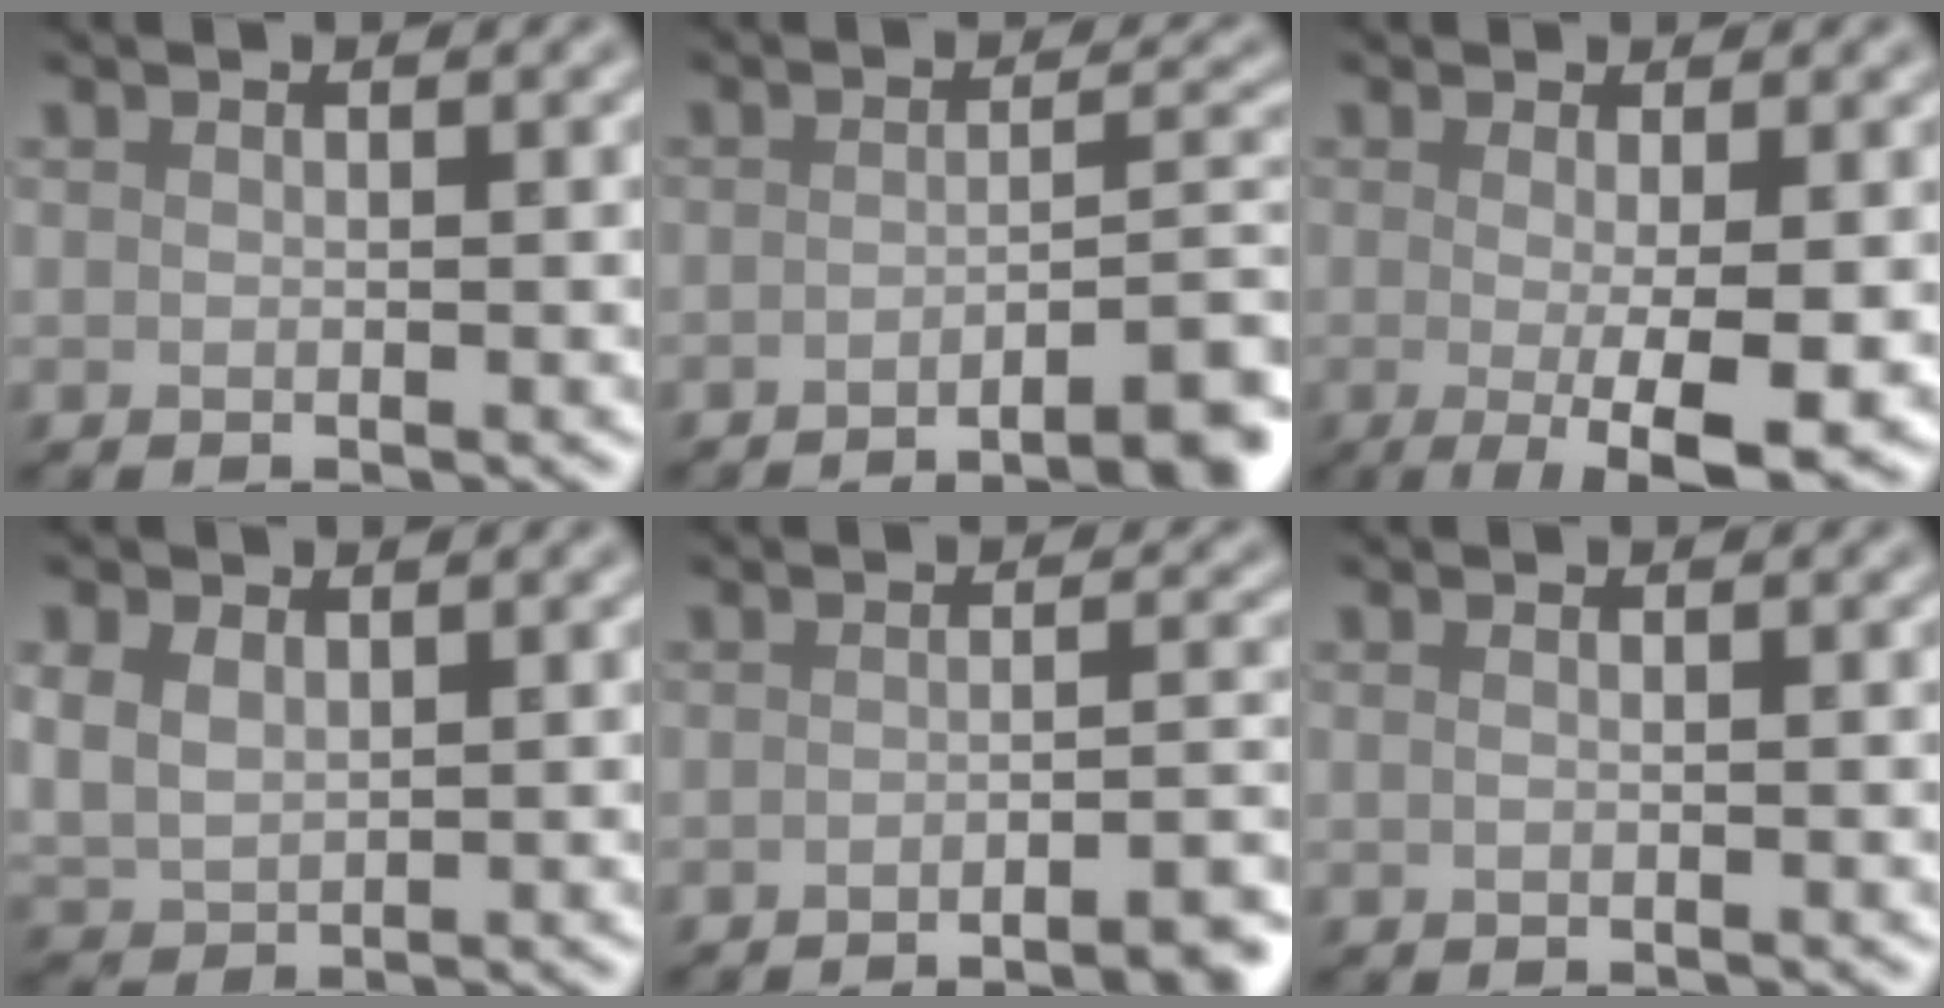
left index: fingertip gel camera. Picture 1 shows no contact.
{"total": 6.5, "force": [-4.2, 1.4, 4.9], "torque": [-0.044, 0.016, -0.059]}
{"total": 6.5, "force": [-1.3, 1.4, 6.2], "torque": [-0.088, -0.014, -0.016]}
{"total": 2.8, "force": [1.1, 2.0, 1.6], "torque": [-0.040, -0.003, 0.028]}
{"total": 5.1, "force": [-3.9, 1.0, 3.2], "torque": [-0.027, 0.014, -0.054]}
{"total": 0.7, "force": [-0.1, 0.3, 0.6], "torque": [-0.009, -0.004, -0.004]}